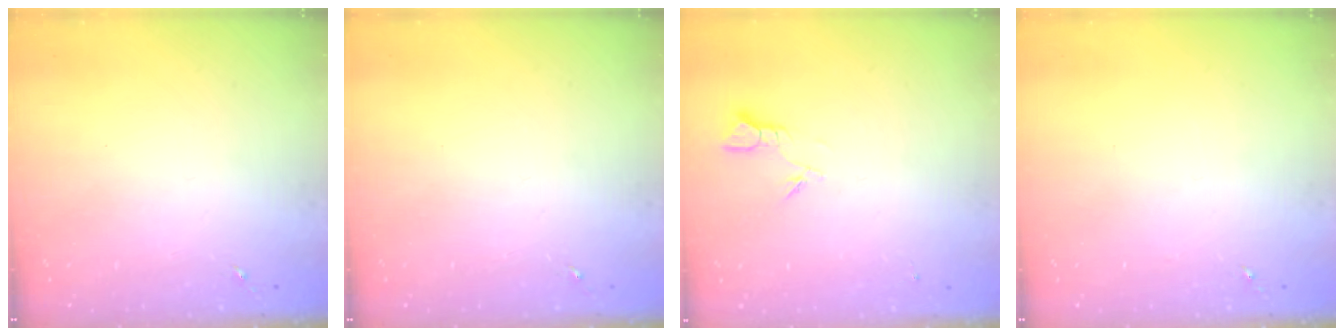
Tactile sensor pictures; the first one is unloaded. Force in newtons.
{"total": 0.0}
{"total": 2.7, "press": 2.7, "slide": 0.3}
{"total": 0.0}